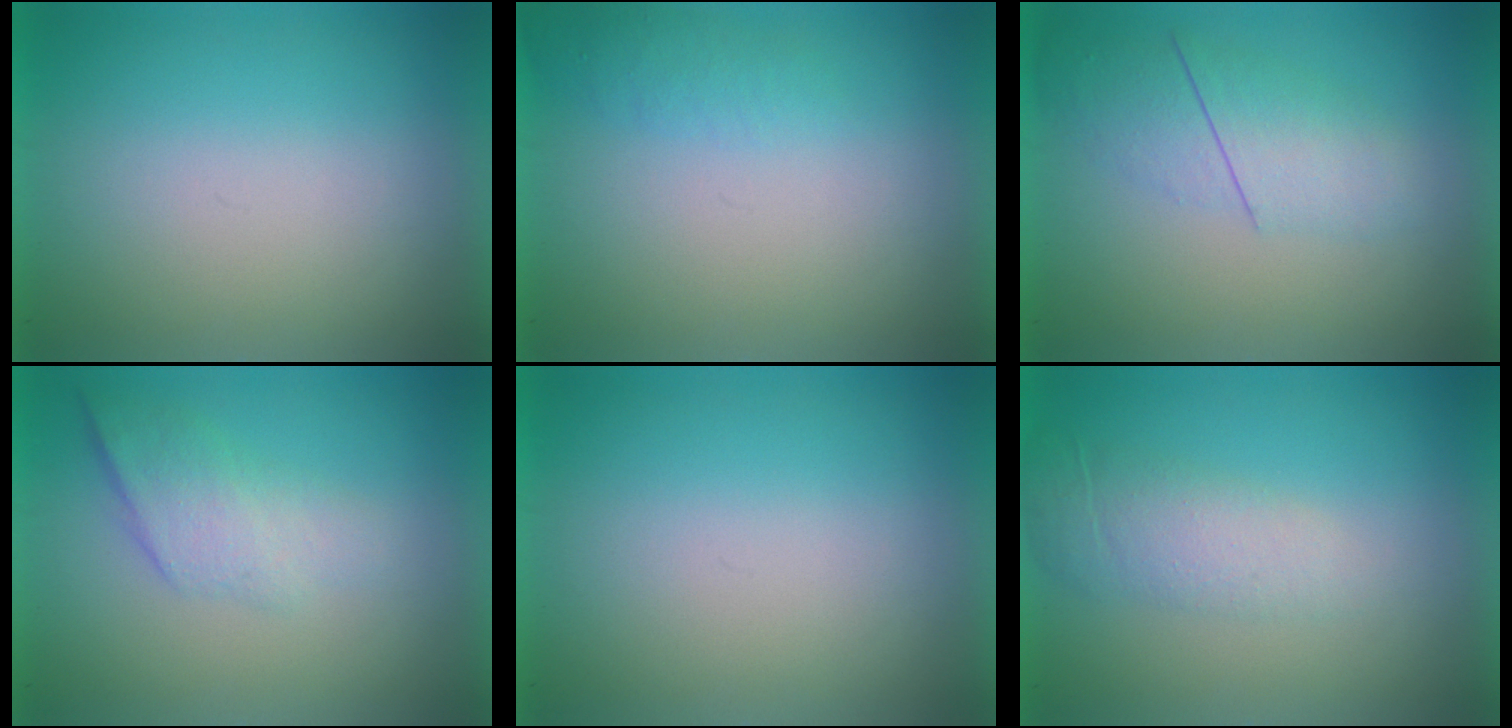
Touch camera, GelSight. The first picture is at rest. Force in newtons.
{"total": 1.3}
{"total": 2.3}
{"total": 2.3}
{"total": 0.0}
{"total": 2.0}